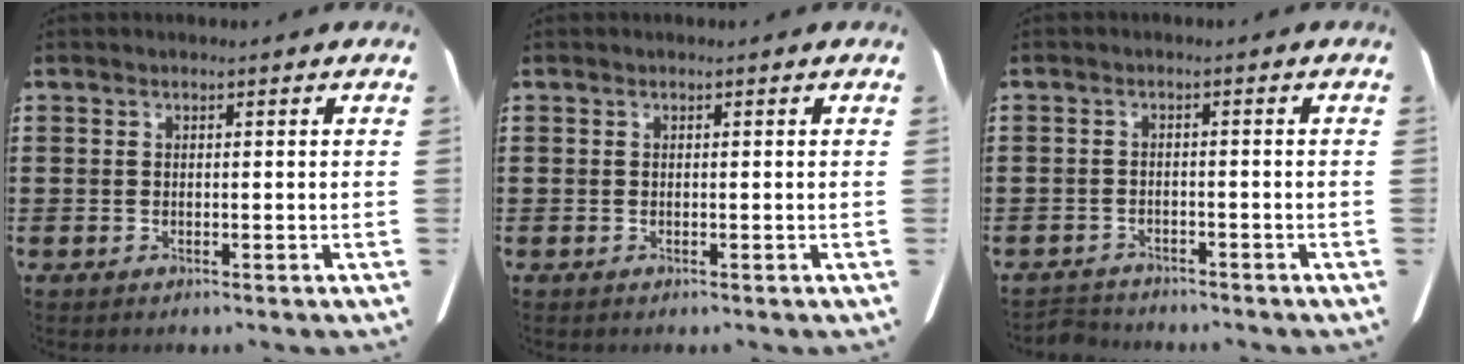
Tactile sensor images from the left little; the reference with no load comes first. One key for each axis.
{"total": 0.0}
{"total": 1.9, "fx": -1.9, "fy": 0.1, "fz": -0.1, "tx": -0.005, "ty": -0.002, "tz": -0.042}